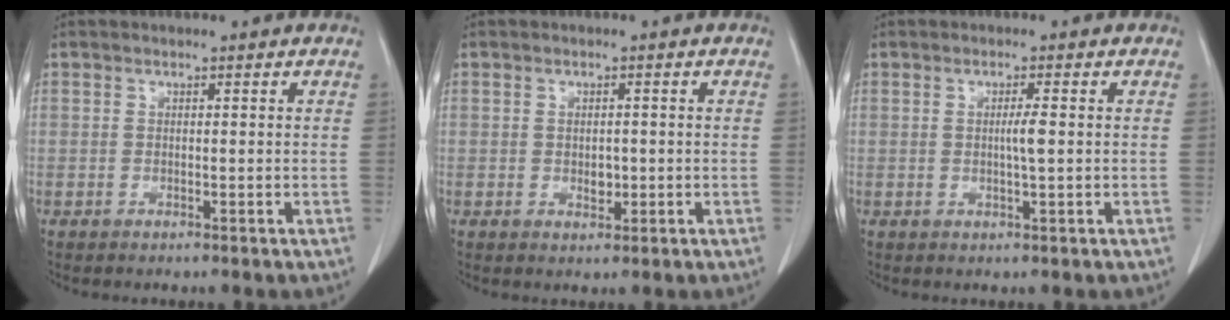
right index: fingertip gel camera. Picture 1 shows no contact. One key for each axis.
{"total": 1.8, "fx": -0.2, "fy": 1.2, "fz": 1.3, "tx": -0.023, "ty": 0.002, "tz": 0.004}
{"total": 2.0, "fx": 0.0, "fy": -0.2, "fz": 2.0, "tx": -0.036, "ty": -0.001, "tz": -0.002}